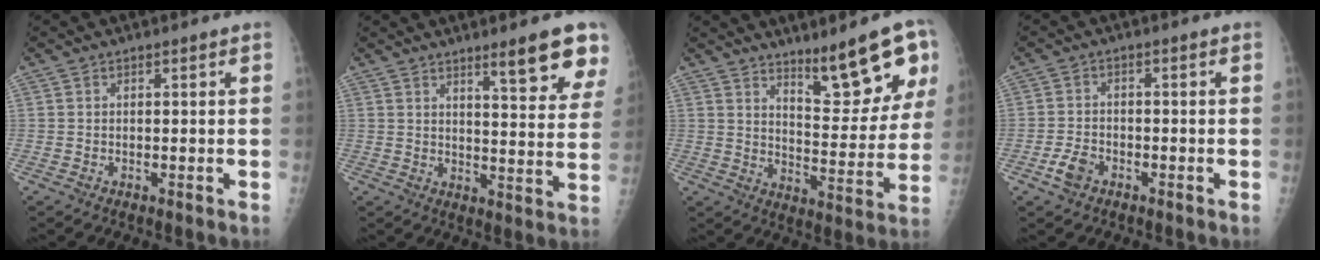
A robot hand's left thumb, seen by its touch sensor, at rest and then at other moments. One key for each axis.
{"total": 11.8, "fx": 7.7, "fy": 1.9, "fz": 8.7, "tx": -0.086, "ty": -0.045, "tz": 0.101}
{"total": 15.6, "fx": 9.3, "fy": 4.1, "fz": 11.9, "tx": -0.135, "ty": -0.059, "tz": 0.149}
{"total": 4.0, "fx": -2.2, "fy": 2.4, "fz": 2.1, "tx": -0.042, "ty": 0.014, "tz": -0.041}